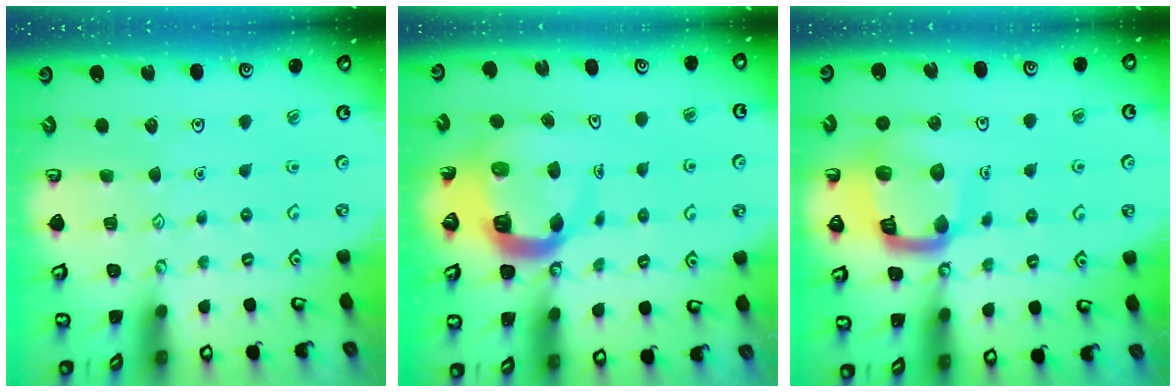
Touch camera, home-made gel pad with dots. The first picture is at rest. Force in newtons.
{"total": 9.3, "press": 9.2, "slide": 1.3}
{"total": 16.6, "press": 16.5, "slide": 1.8}